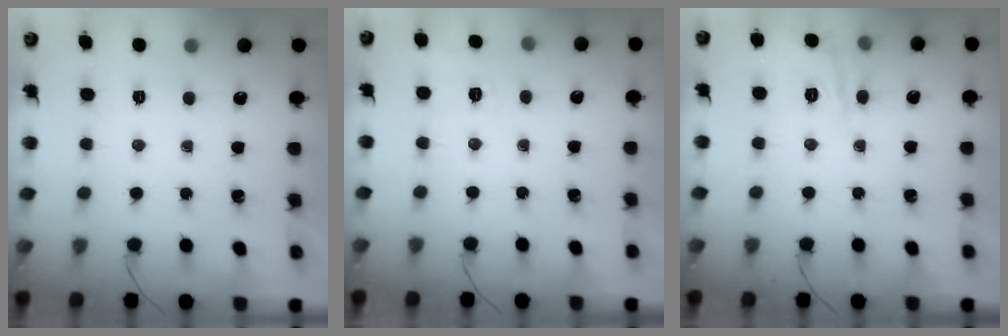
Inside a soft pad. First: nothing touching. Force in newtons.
{"total": 3.7, "press": 2.9, "slide": 2.2}
{"total": 7.7, "press": 7.7, "slide": 0.9}